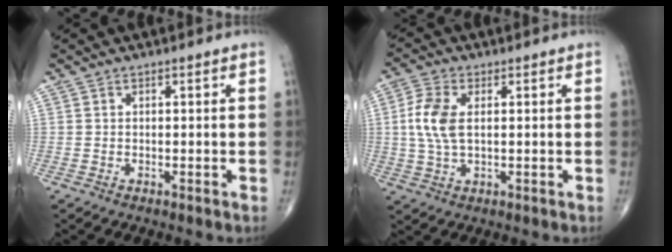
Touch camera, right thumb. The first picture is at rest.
{"total": 7.5, "force": [1.0, 4.0, 6.2], "torque": [-0.149, 0.006, 0.018]}